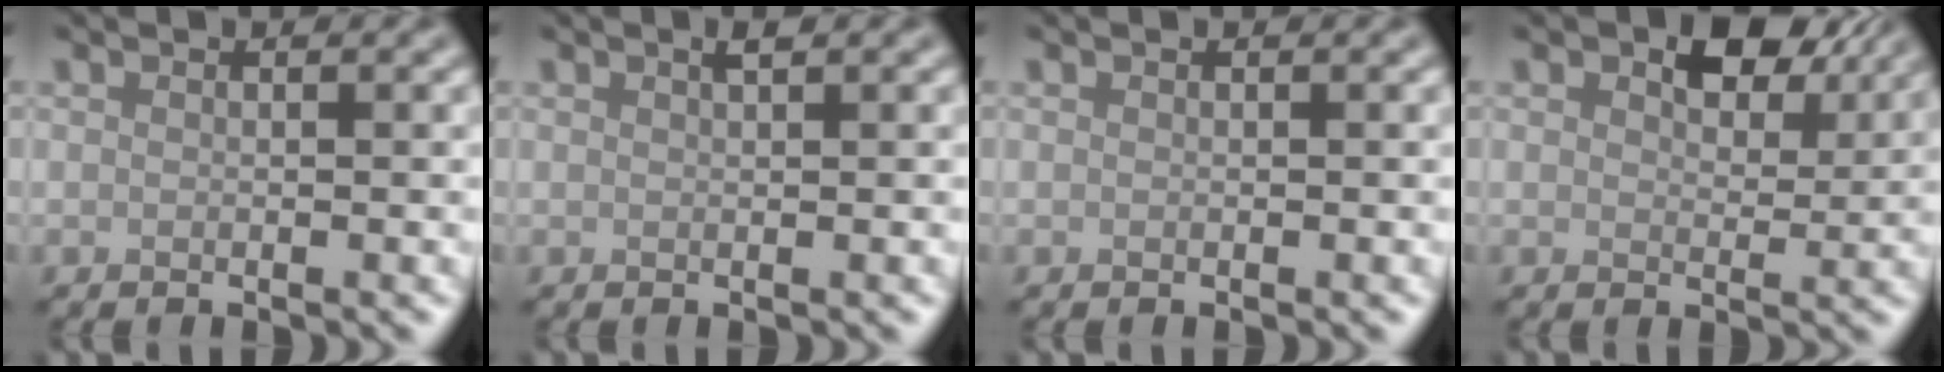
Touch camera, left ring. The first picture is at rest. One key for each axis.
{"total": 0.8, "fx": 0.5, "fy": 0.1, "fz": 0.6, "tx": -0.009, "ty": 0.001, "tz": 0.008}
{"total": 0.0}
{"total": 4.5, "fx": 2.6, "fy": 2.5, "fz": 2.8, "tx": -0.044, "ty": -0.004, "tz": 0.035}